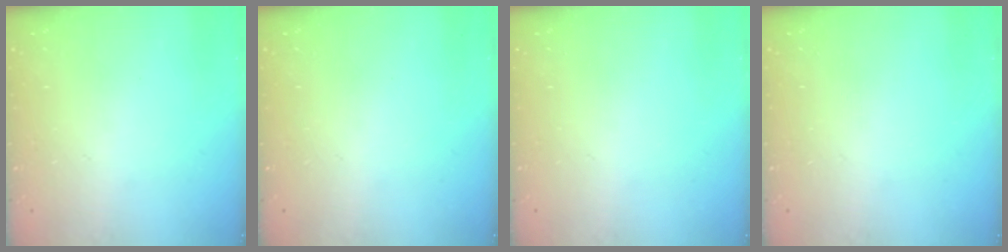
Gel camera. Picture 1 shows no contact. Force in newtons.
{"total": 0.0}
{"total": 0.0}
{"total": 0.0}